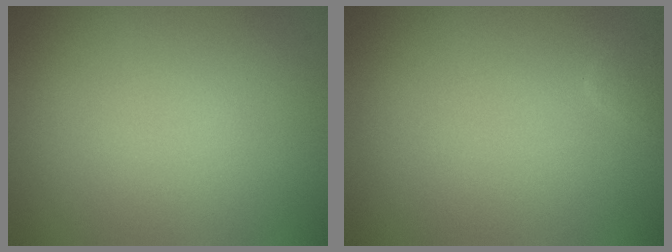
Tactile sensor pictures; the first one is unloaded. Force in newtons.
{"total": 0.7, "press": 0.7, "slide": 0.0}